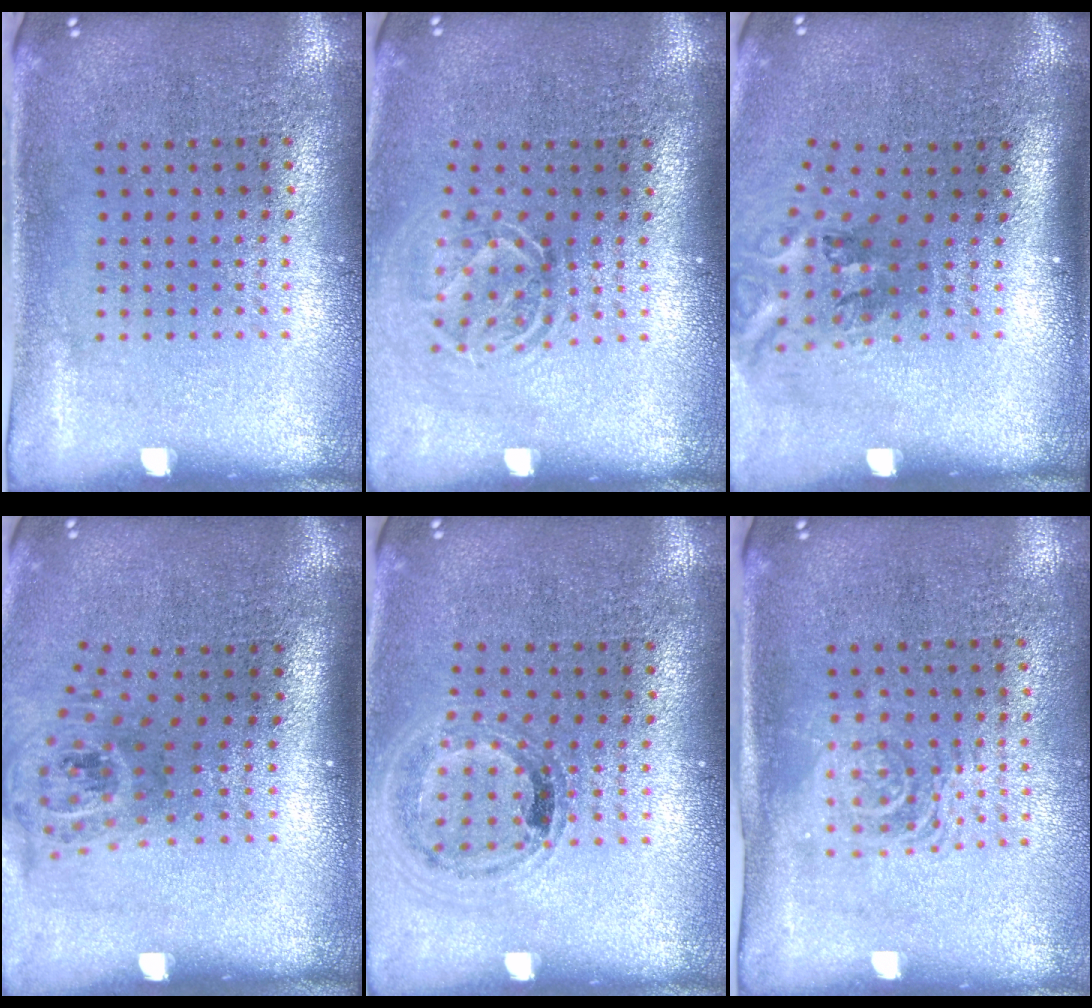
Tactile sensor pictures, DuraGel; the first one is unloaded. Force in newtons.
{"total": 1.7, "press": 1.2, "slide": 1.2}
{"total": 2.0, "press": 1.2, "slide": 1.6}
{"total": 1.8, "press": 1.3, "slide": 1.3}
{"total": 0.9, "press": 0.9, "slide": 0.1}
{"total": 1.6, "press": 1.4, "slide": 0.7}